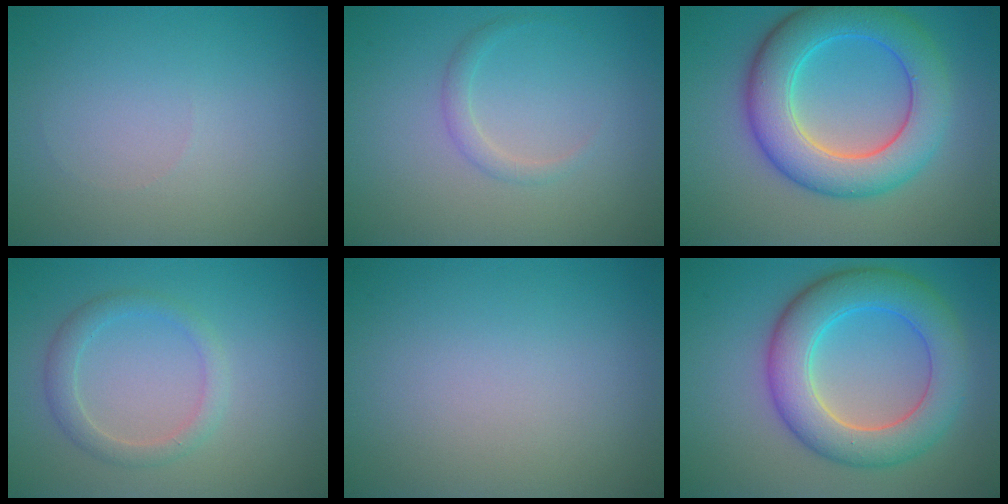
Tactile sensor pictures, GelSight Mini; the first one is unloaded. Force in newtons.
{"total": 1.2, "press": 1.2, "slide": 0.1}
{"total": 8.1, "press": 8.1, "slide": 0.1}
{"total": 2.2, "press": 2.2, "slide": 0.0}
{"total": 0.0}
{"total": 7.5, "press": 7.5, "slide": 0.5}